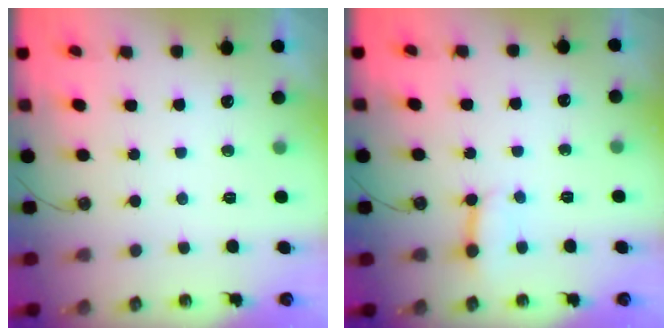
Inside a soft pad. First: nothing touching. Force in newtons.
{"total": 2.9, "press": 2.9, "slide": 0.2}